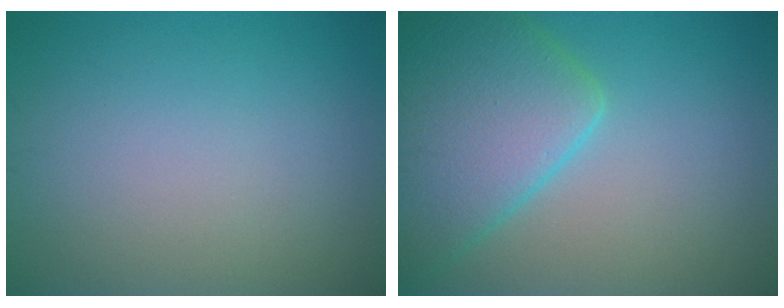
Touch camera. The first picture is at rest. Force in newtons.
{"total": 8.5, "press": 8.5, "slide": 0.5}